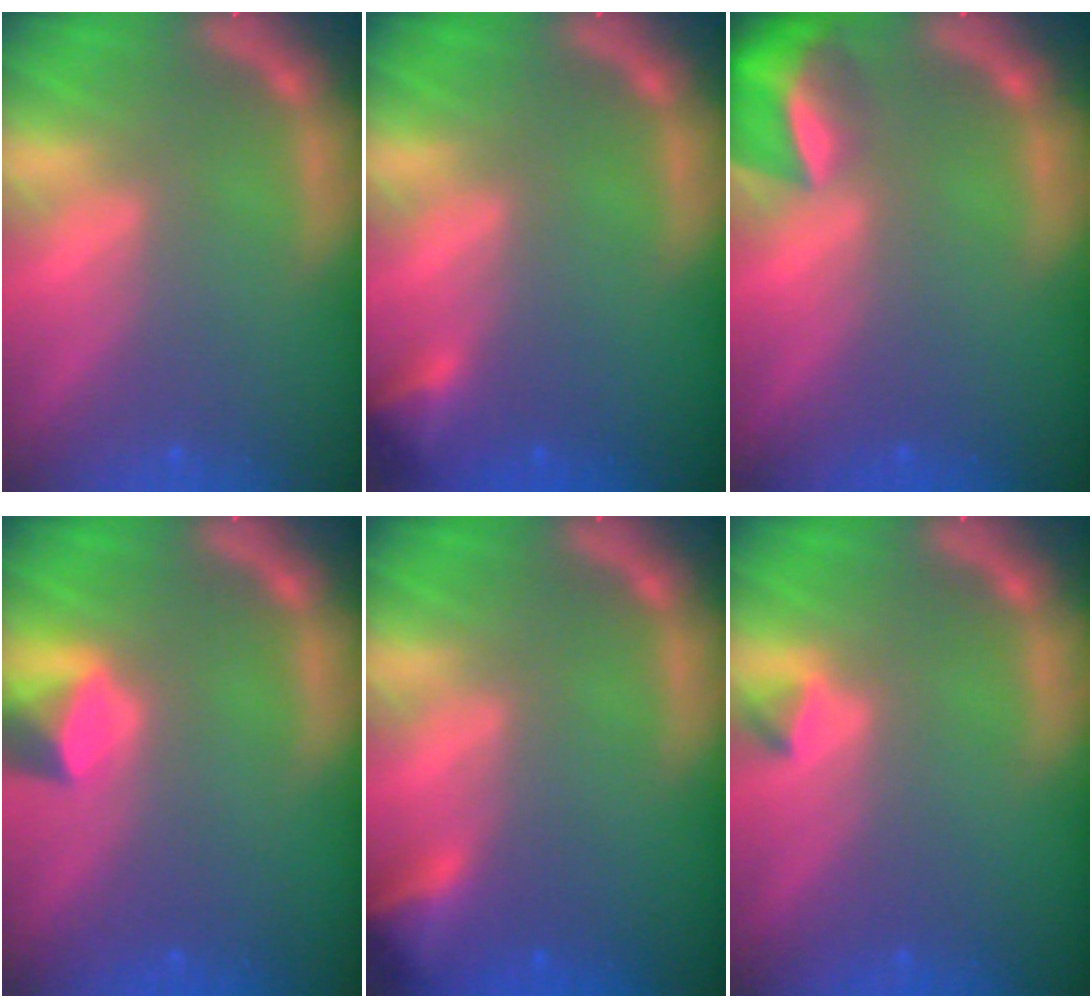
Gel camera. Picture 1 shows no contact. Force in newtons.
{"total": 1.9}
{"total": 5.5}
{"total": 2.4}
{"total": 2.9}
{"total": 0.9}